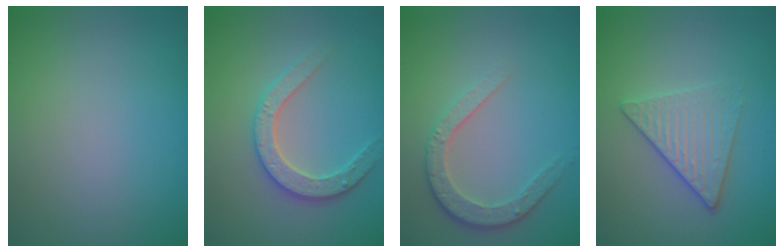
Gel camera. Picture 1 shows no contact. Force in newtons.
{"total": 3.0, "press": 2.9, "slide": 0.5}
{"total": 3.6, "press": 2.8, "slide": 2.2}
{"total": 3.7, "press": 3.1, "slide": 2.0}